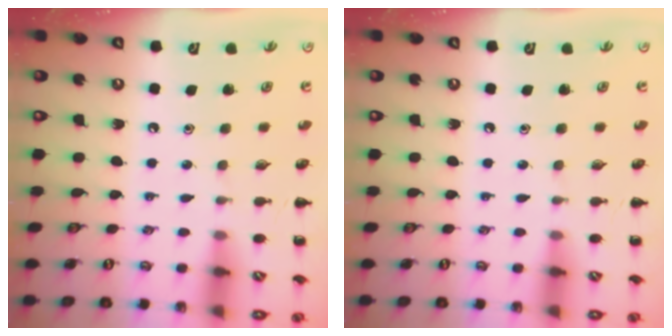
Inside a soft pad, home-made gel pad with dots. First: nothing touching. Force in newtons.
{"total": 0.0}